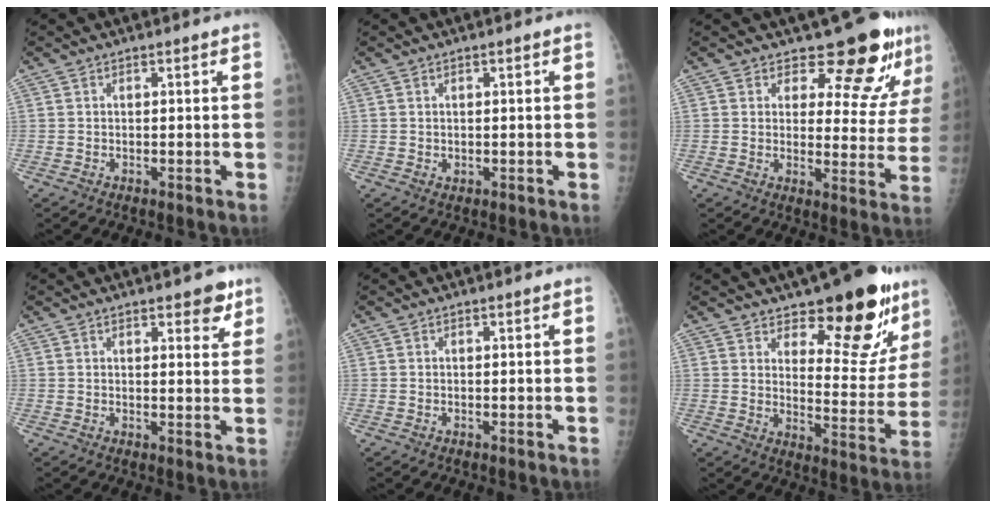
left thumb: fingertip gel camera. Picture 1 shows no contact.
{"total": 0.7, "force": [0.0, 0.5, 0.4], "torque": [-0.004, 0.000, 0.002]}
{"total": 11.5, "force": [10.1, 4.1, 3.7], "torque": [-0.012, -0.085, 0.115]}
{"total": 4.6, "force": [2.9, 1.9, 3.0], "torque": [-0.017, -0.014, 0.034]}
{"total": 0.0}
{"total": 17.3, "force": [12.1, 7.0, 10.2], "torque": [-0.074, -0.099, 0.165]}